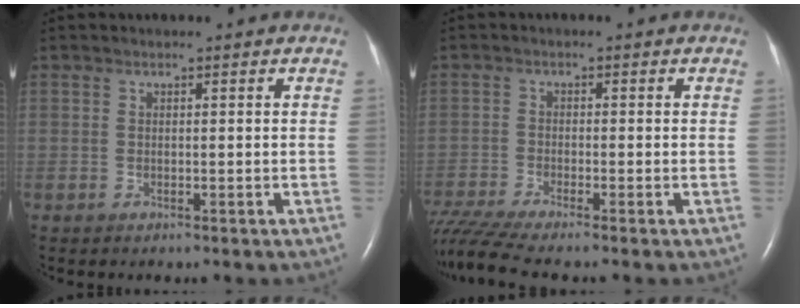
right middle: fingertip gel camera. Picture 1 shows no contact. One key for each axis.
{"total": 6.8, "fx": -6.0, "fy": -1.1, "fz": 3.0, "tx": -0.061, "ty": -0.019, "tz": -0.109}